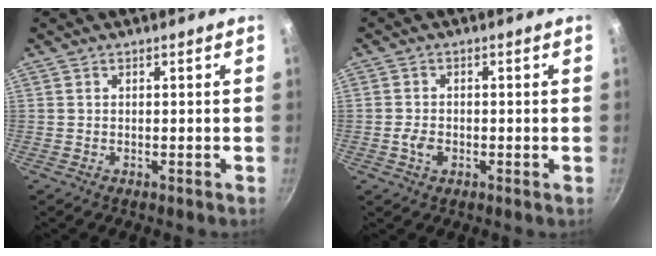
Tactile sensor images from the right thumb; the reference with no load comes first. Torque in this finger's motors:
{"motor_torque": [-0.17, 0.47, 0.28, -0.02, 0.02]}